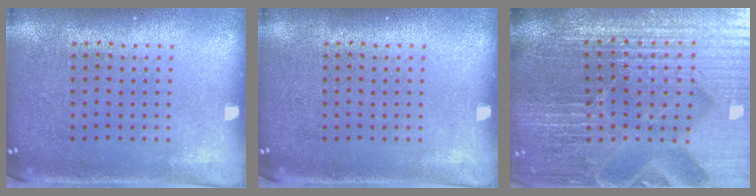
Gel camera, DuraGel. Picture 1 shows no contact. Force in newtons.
{"total": 0.0}
{"total": 5.8, "press": 5.3, "slide": 2.3}